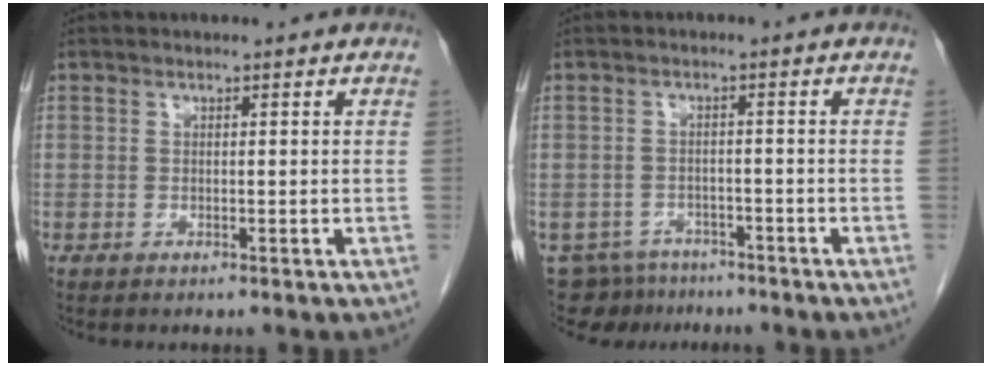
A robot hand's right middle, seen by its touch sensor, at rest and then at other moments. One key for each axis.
{"total": 6.7, "fx": -5.8, "fy": 3.4, "fz": 0.3, "tx": -0.002, "ty": 0.003, "tz": -0.083}